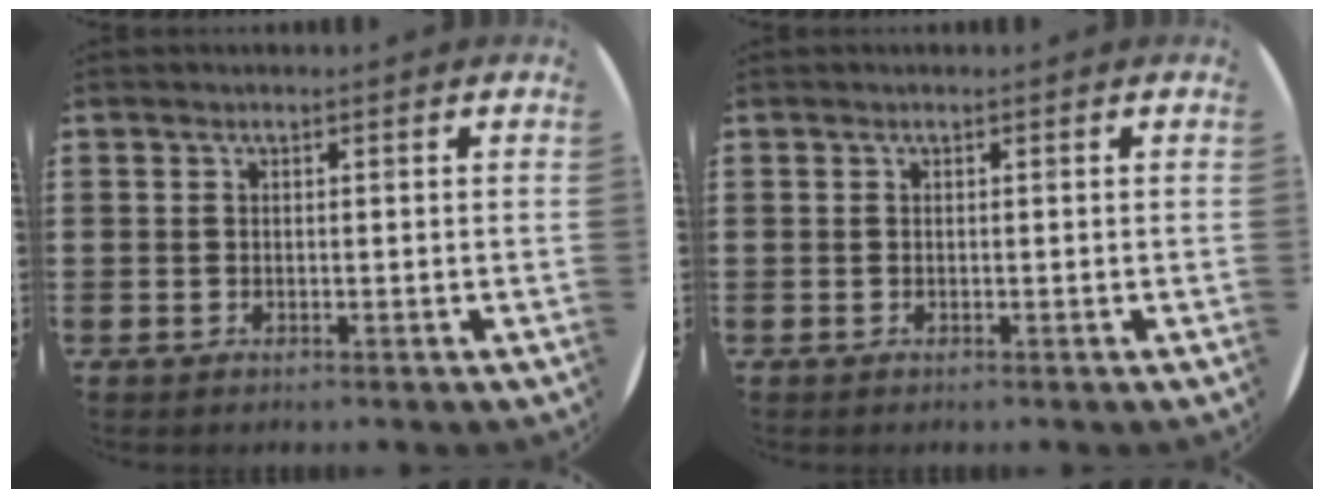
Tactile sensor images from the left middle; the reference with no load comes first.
{"total": 0.0}